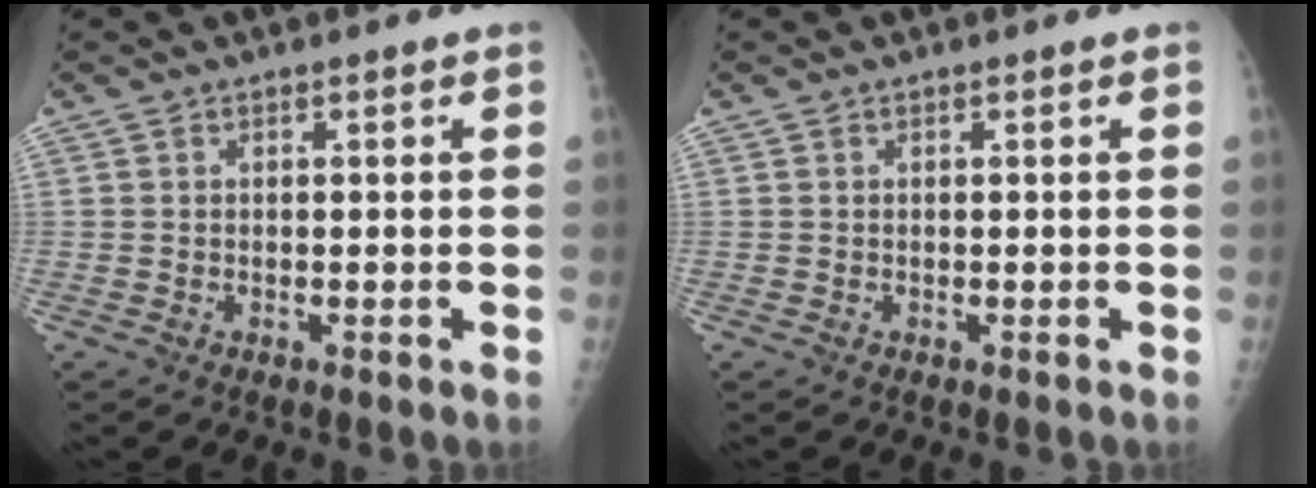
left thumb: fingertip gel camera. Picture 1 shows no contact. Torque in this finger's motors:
{"motor_torque": [0.46, -0.30, -0.10, -0.07, 0.03]}